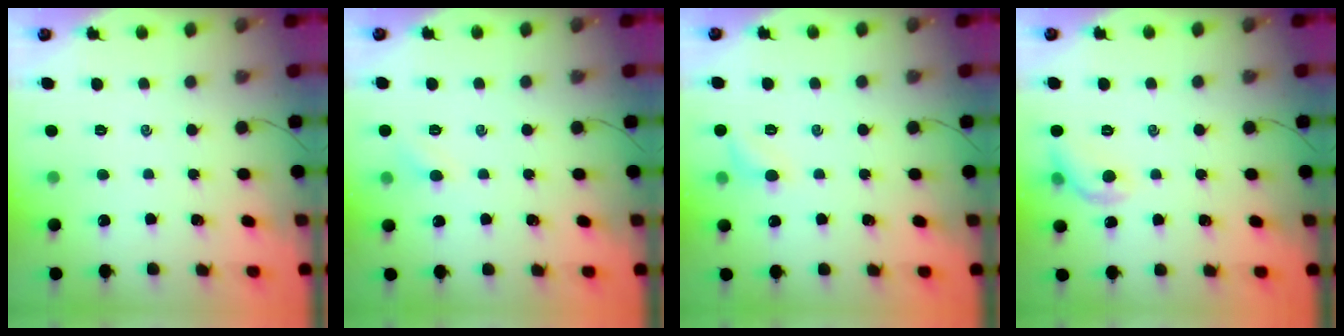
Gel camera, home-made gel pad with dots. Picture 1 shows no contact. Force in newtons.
{"total": 4.8, "press": 4.5, "slide": 1.8}
{"total": 6.6, "press": 6.3, "slide": 1.9}
{"total": 7.6, "press": 7.5, "slide": 0.7}